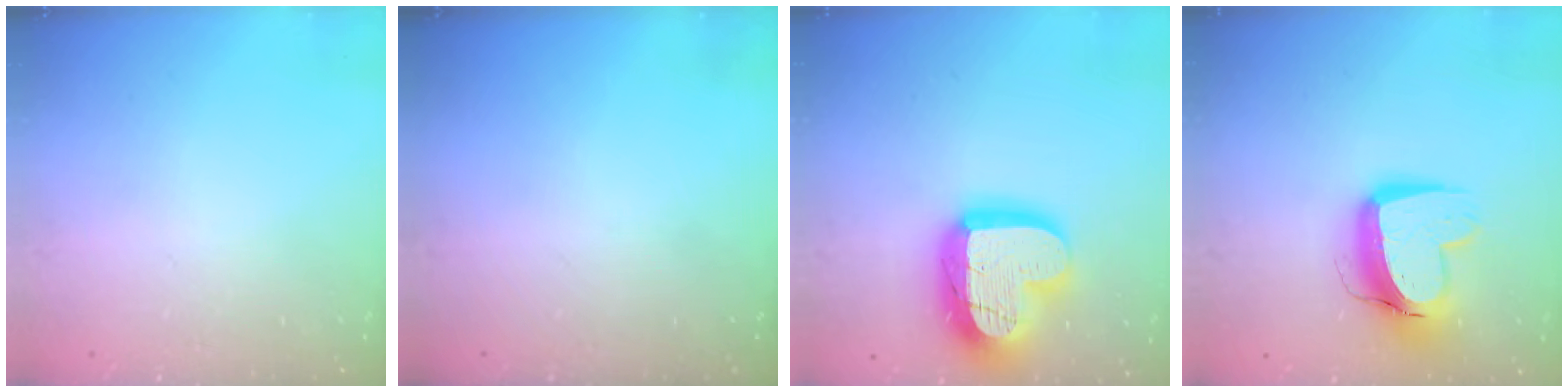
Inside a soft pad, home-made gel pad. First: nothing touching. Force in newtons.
{"total": 0.0}
{"total": 21.2, "press": 21.2, "slide": 1.7}
{"total": 14.0, "press": 14.0, "slide": 1.5}